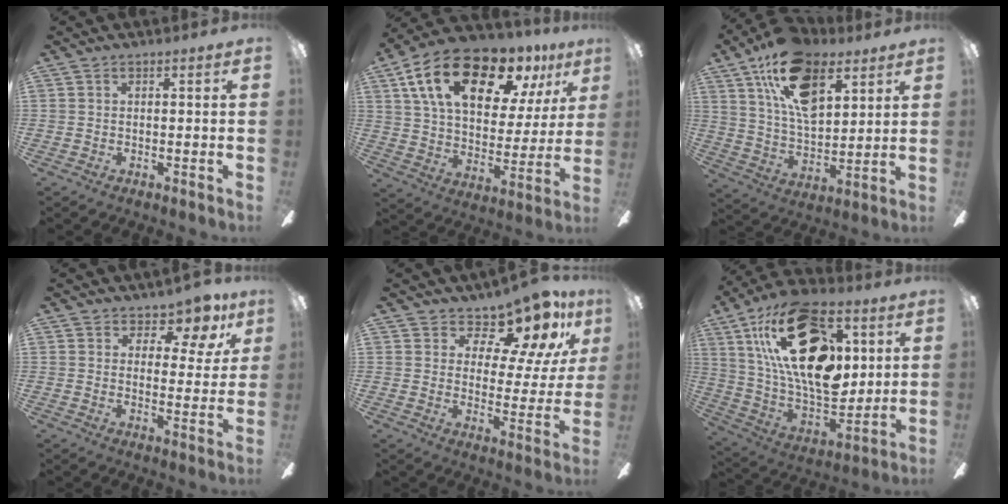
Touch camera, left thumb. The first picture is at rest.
{"total": 23.3, "force": [13.5, 11.5, 15.0], "torque": [-0.251, -0.062, 0.230]}
{"total": 19.3, "force": [10.2, 10.4, 12.6], "torque": [-0.223, -0.026, 0.181]}
{"total": 7.4, "force": [5.3, 3.9, 3.3], "torque": [-0.031, -0.045, 0.092]}
{"total": 12.2, "force": [9.9, 5.1, 4.9], "torque": [-0.077, -0.081, 0.175]}
{"total": 30.0, "force": [10.9, 16.3, 22.6], "torque": [-0.422, -0.046, 0.187]}